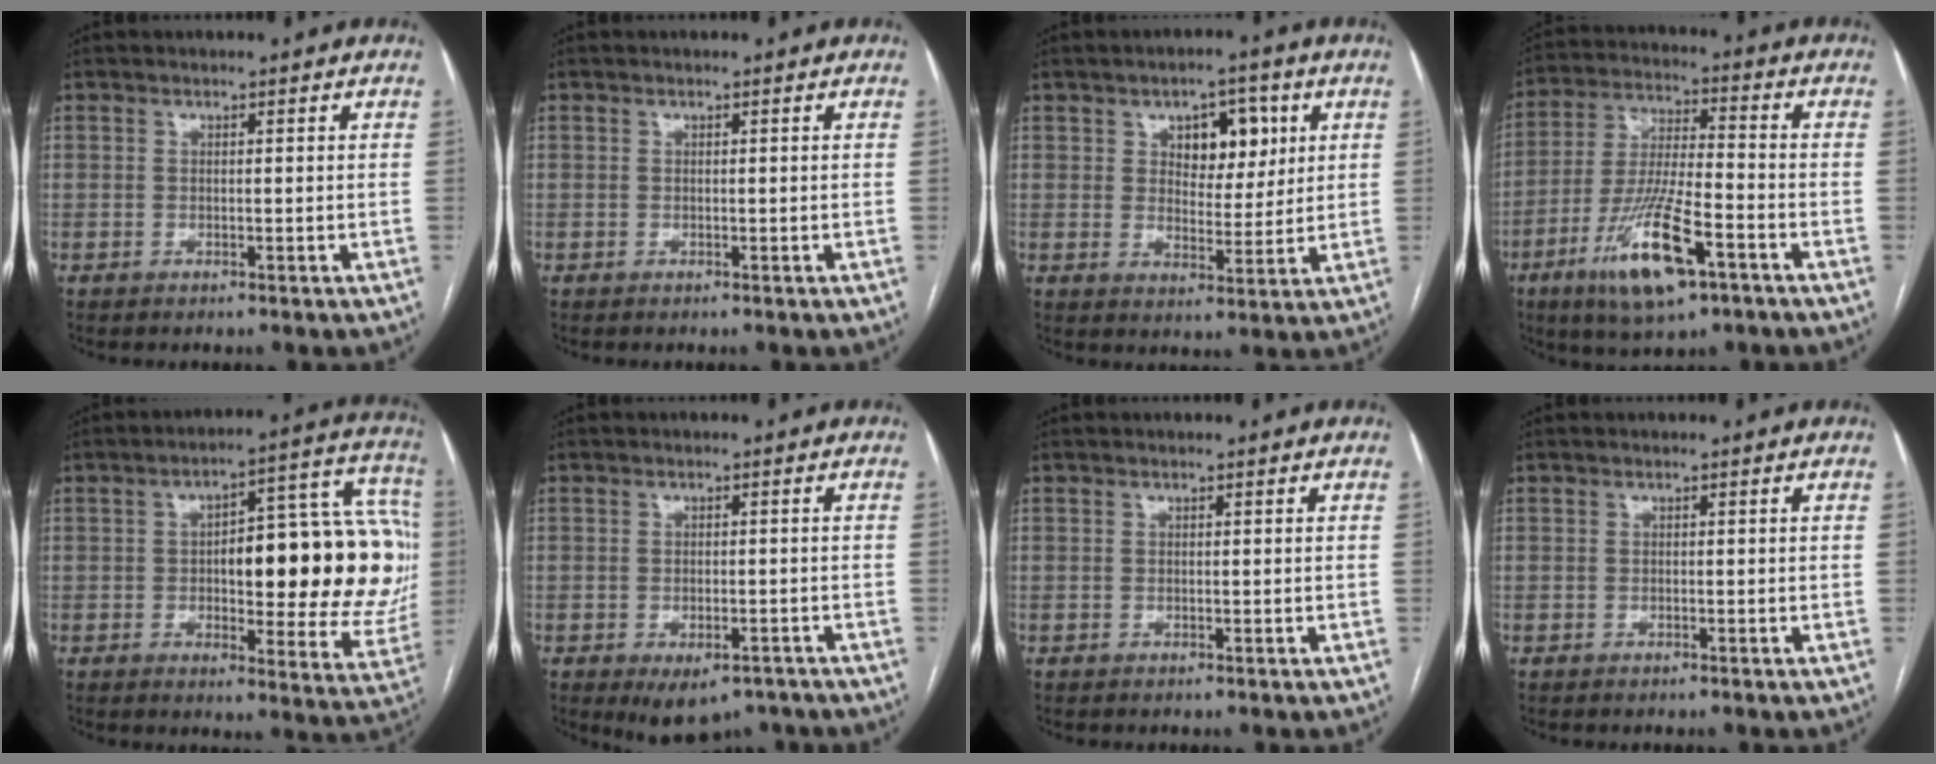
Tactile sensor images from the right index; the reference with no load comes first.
{"total": 0.0}
{"total": 7.5, "force": [2.9, 4.2, 5.5], "torque": [-0.072, 0.012, 0.048]}
{"total": 14.6, "force": [-7.3, 2.9, 12.3], "torque": [-0.244, -0.018, -0.126]}
{"total": 23.7, "force": [0.4, 8.0, 22.4], "torque": [-0.229, 0.047, 0.019]}
{"total": 6.6, "force": [-4.5, 3.3, 3.5], "torque": [-0.044, -0.001, -0.059]}
{"total": 0.0}
{"total": 0.0}